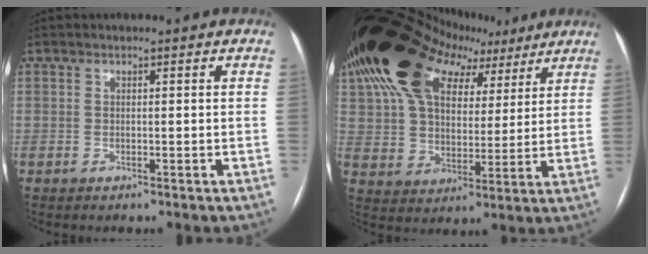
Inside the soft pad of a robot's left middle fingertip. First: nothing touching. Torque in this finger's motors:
{"motor_torque": [2.14, 0.00, 1.06, 0.21]}